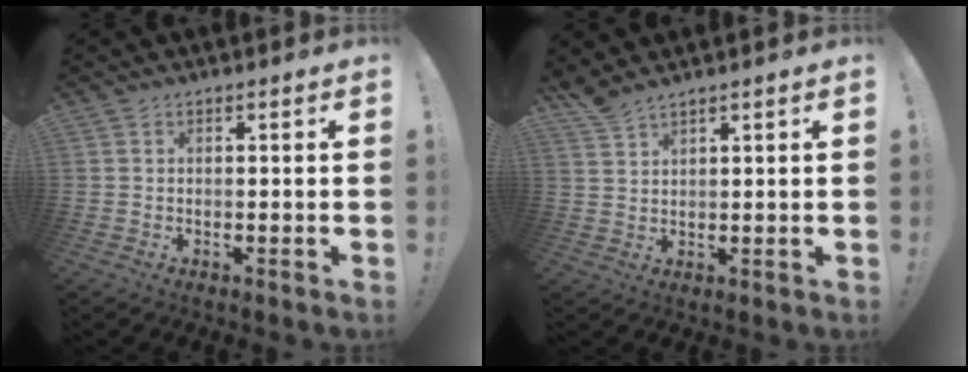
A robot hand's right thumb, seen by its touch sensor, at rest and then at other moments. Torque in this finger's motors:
{"motor_torque": [0.13, 0.09, 0.41, 0.26, -0.02]}